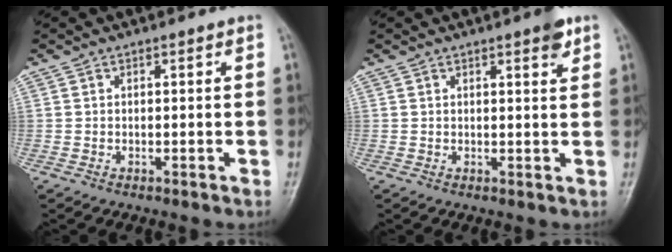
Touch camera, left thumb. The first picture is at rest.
{"total": 3.0, "force": [1.9, 0.7, 2.3], "torque": [-0.025, -0.009, 0.021]}